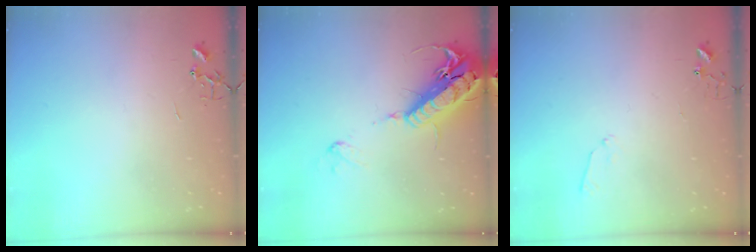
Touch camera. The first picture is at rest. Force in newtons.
{"total": 19.9, "press": 19.5, "slide": 3.8}
{"total": 5.0, "press": 5.0, "slide": 0.7}